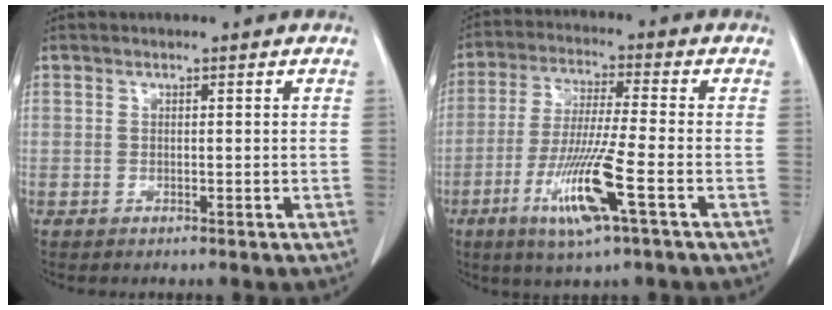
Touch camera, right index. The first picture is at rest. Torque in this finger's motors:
{"motor_torque": [1.42, -0.72, 0.33, 0.13]}